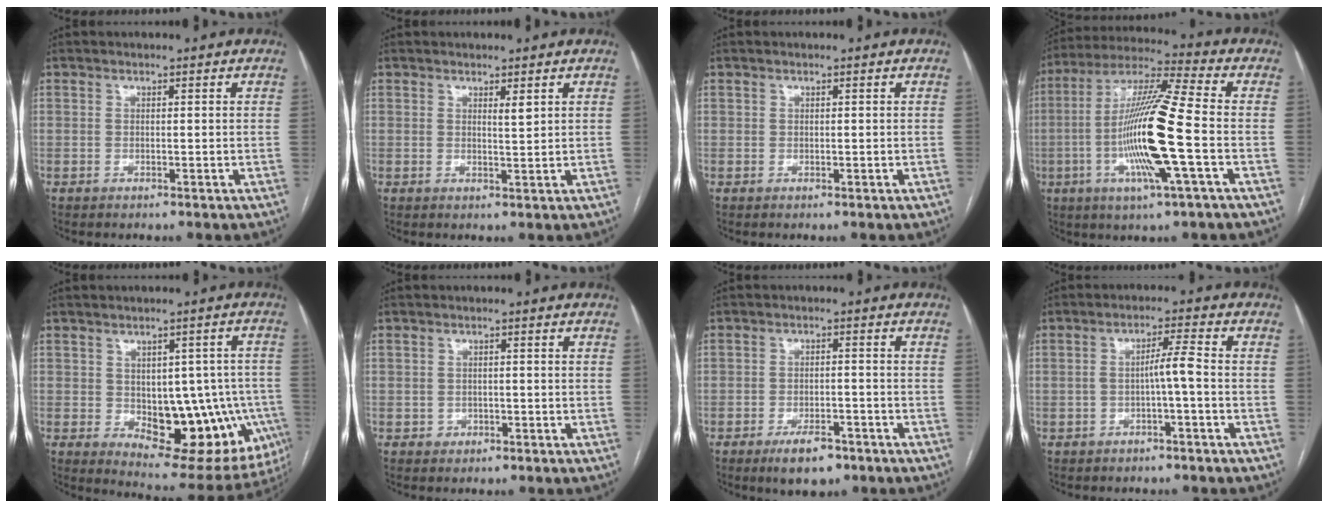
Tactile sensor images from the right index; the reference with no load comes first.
{"total": 1.5, "force": [0.9, 0.1, 1.1], "torque": [-0.021, -0.009, 0.016]}
{"total": 0.0}
{"total": 16.5, "force": [-3.4, -0.1, 16.1], "torque": [-0.317, -0.007, -0.073]}
{"total": 17.6, "force": [-3.7, 9.2, 14.5], "torque": [-0.152, 0.014, -0.021]}
{"total": 1.4, "force": [-0.6, 1.3, 0.1], "torque": [0.004, 0.006, -0.009]}
{"total": 5.5, "force": [-3.7, 2.2, 3.5], "torque": [-0.061, -0.001, -0.053]}
{"total": 3.5, "force": [-0.9, -0.2, 3.4], "torque": [-0.055, 0.010, -0.015]}